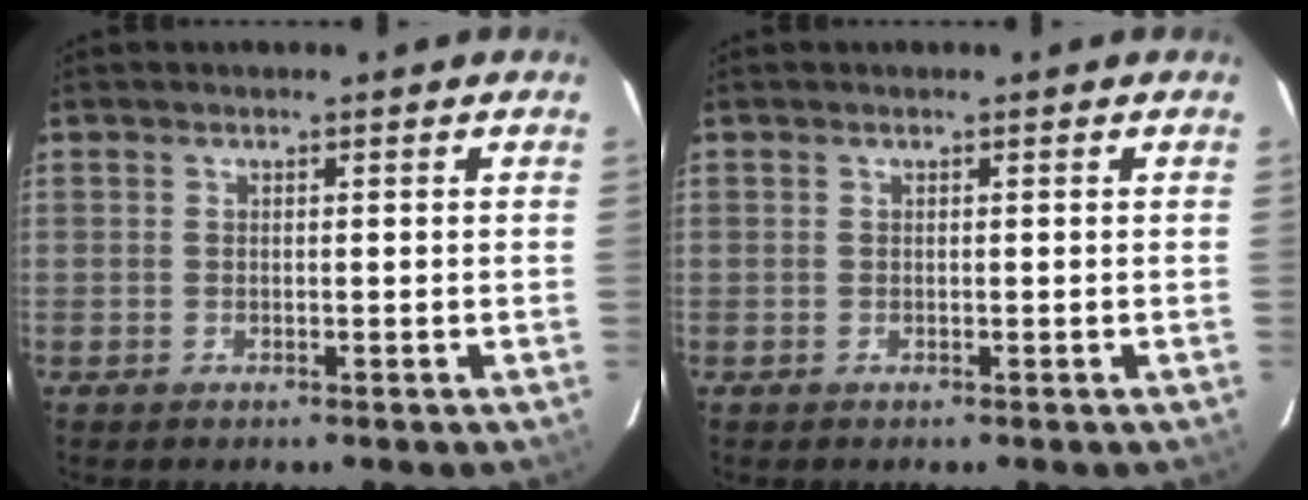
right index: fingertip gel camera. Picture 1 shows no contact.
{"total": 0.0}